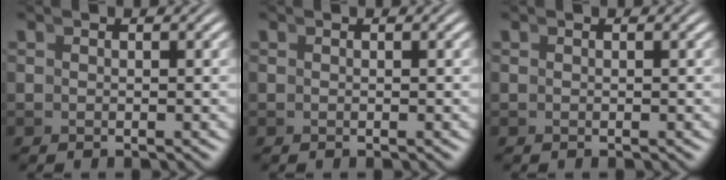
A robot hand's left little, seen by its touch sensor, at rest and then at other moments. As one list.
[{"total": 0.0}, {"total": 0.0}]